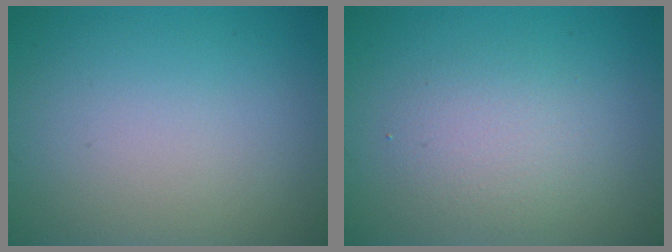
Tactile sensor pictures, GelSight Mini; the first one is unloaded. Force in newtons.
{"total": 2.6, "press": 2.6, "slide": 0.2}